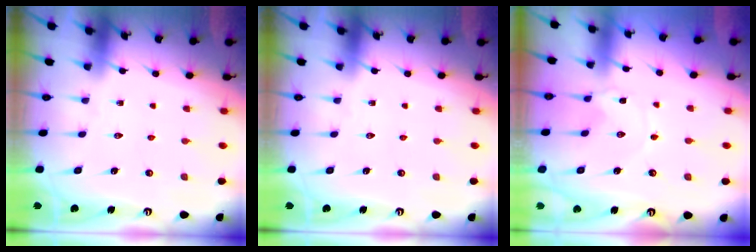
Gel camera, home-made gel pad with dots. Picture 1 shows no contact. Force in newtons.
{"total": 0.0}
{"total": 0.0}